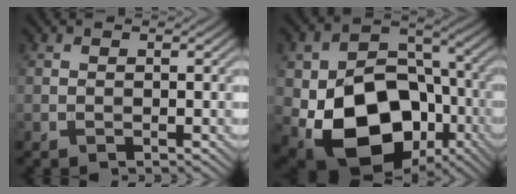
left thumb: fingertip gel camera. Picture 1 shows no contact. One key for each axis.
{"total": 18.0, "fx": -5.9, "fy": 12.8, "fz": 11.3, "tx": -0.198, "ty": -0.041, "tz": -0.091}